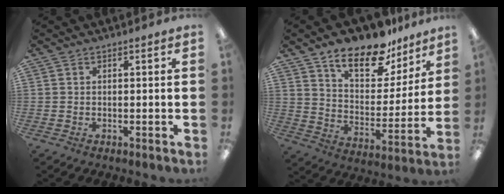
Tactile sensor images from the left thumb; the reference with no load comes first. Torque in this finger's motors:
{"motor_torque": [1.07, 1.22, 1.16, -1.61, 0.18]}